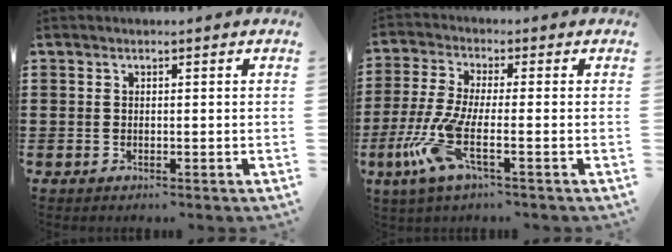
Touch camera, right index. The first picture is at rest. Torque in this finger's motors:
{"motor_torque": [2.14, 0.00, 0.55, 0.21]}